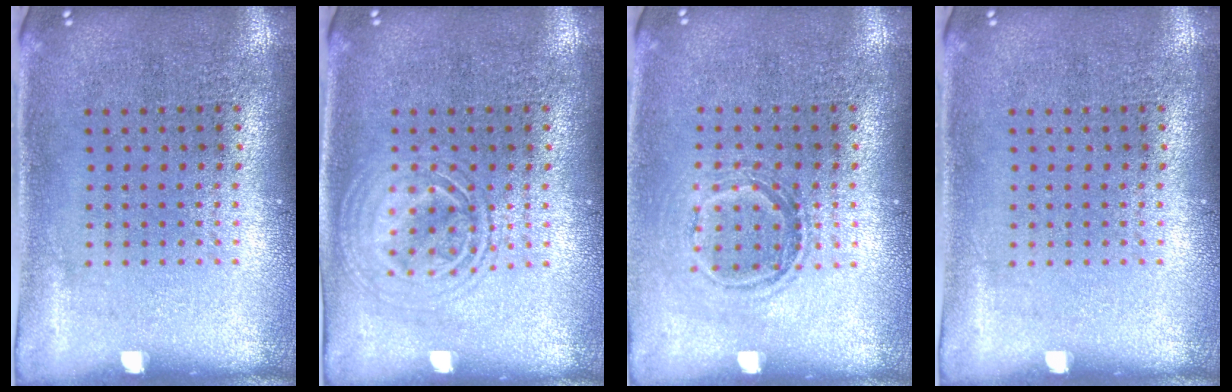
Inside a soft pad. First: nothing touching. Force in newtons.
{"total": 2.6, "press": 2.6, "slide": 0.3}
{"total": 1.2, "press": 1.0, "slide": 0.6}
{"total": 0.0}